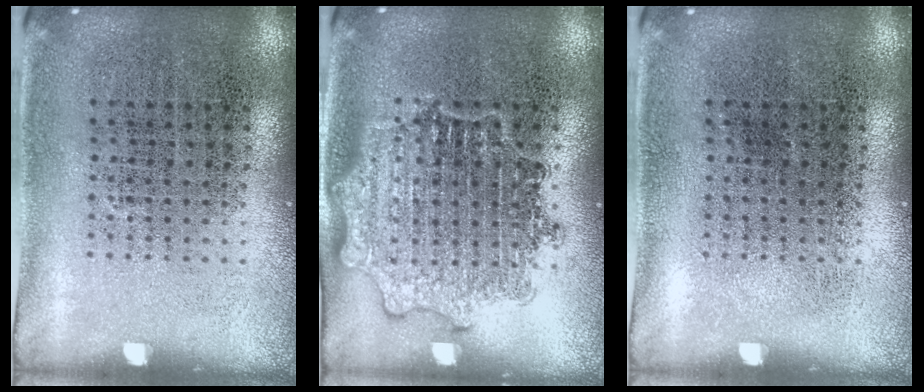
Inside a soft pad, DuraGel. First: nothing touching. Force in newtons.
{"total": 1.7, "press": 1.7, "slide": 0.4}
{"total": 0.0}